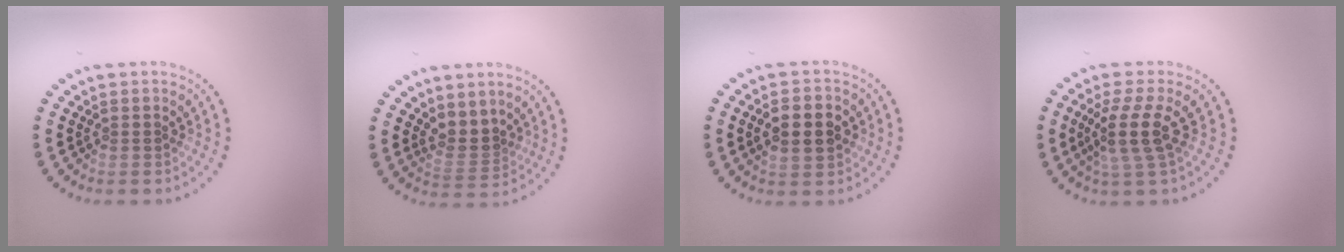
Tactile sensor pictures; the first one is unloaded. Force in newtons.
{"total": 2.5, "press": 1.9, "slide": 1.6}
{"total": 4.5, "press": 4.5, "slide": 0.1}
{"total": 3.5, "press": 2.8, "slide": 2.1}